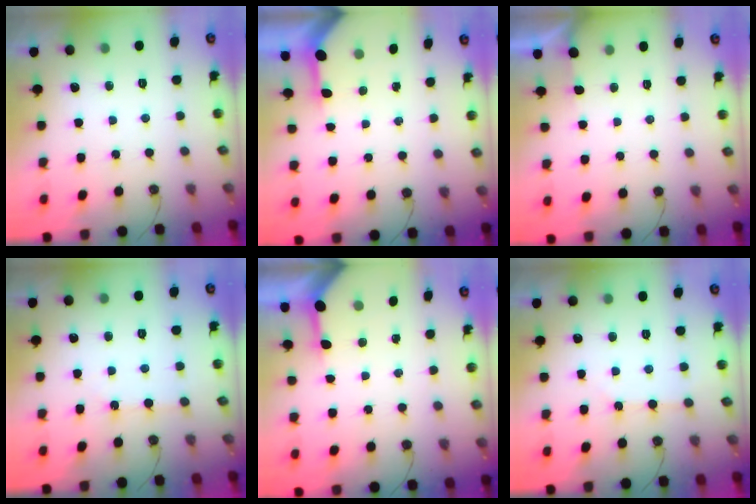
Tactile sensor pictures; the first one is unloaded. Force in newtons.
{"total": 3.0, "press": 3.0, "slide": 0.2}
{"total": 1.3, "press": 1.2, "slide": 0.2}
{"total": 1.4, "press": 1.3, "slide": 0.3}
{"total": 3.4, "press": 3.4, "slide": 0.4}
{"total": 4.1, "press": 4.1, "slide": 0.6}